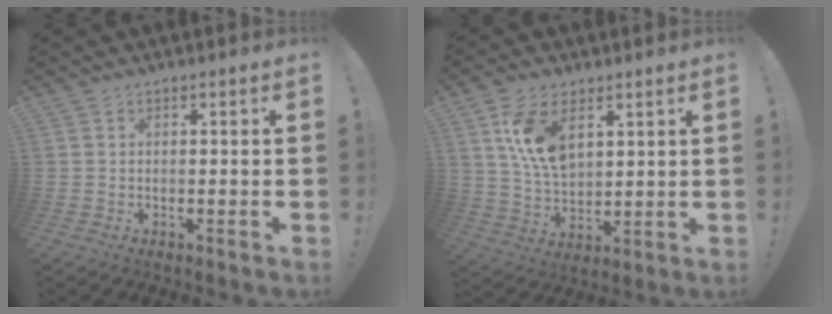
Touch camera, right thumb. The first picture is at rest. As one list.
[{"total": 12.4, "force": [5.3, 7.5, 8.3], "torque": [-0.159, -0.012, 0.100]}]